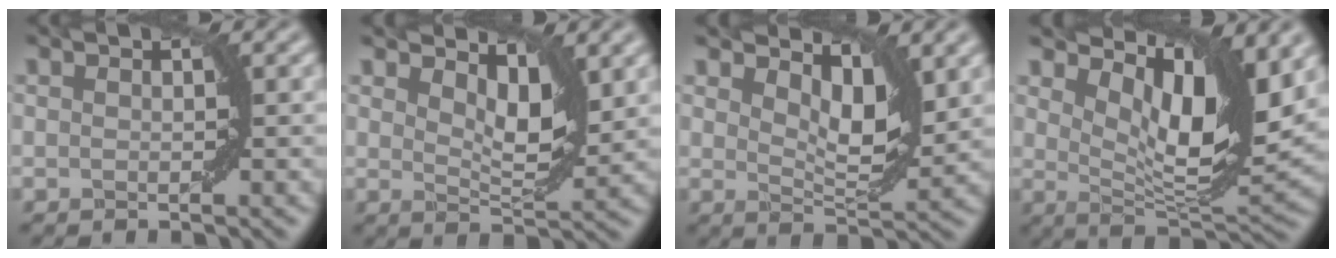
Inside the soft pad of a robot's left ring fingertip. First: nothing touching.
{"total": 3.9, "force": [2.1, 1.6, 2.8], "torque": [-0.051, -0.008, 0.031]}
{"total": 4.4, "force": [2.3, 1.9, 3.2], "torque": [-0.058, -0.009, 0.034]}
{"total": 9.7, "force": [4.8, 3.3, 7.7], "torque": [-0.123, -0.011, 0.086]}